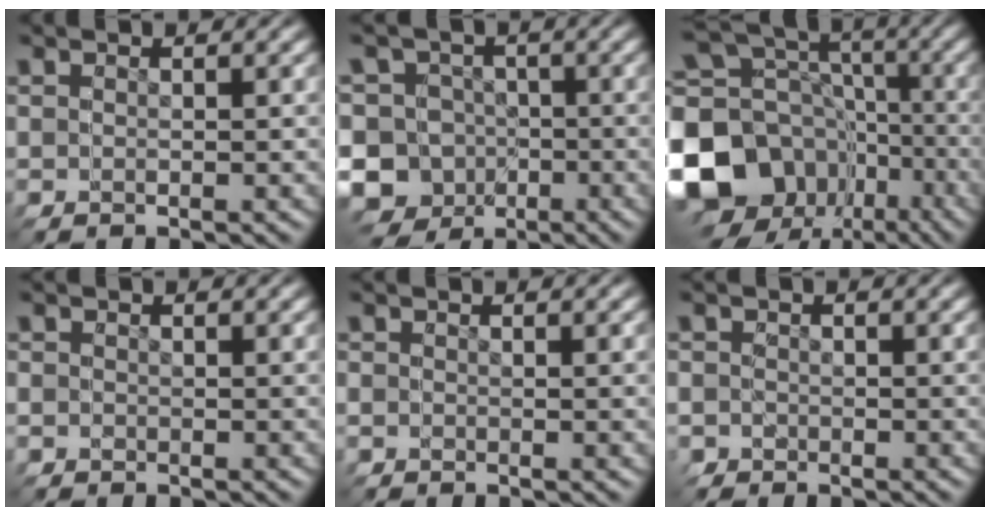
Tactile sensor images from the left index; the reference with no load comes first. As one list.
[{"total": 14.4, "force": [-3.0, 13.0, 5.4], "torque": [-0.136, -0.071, -0.043]}, {"total": 15.0, "force": [-4.5, 11.0, 9.2], "torque": [-0.150, -0.055, -0.059]}, {"total": 1.9, "force": [-0.7, 1.5, -0.9], "torque": [-0.010, -0.025, 0.002]}, {"total": 0.9, "force": [-0.4, 0.4, -0.7], "torque": [-0.012, -0.017, 0.002]}, {"total": 3.4, "force": [-0.8, 2.9, -1.4], "torque": [-0.010, -0.029, -0.003]}]